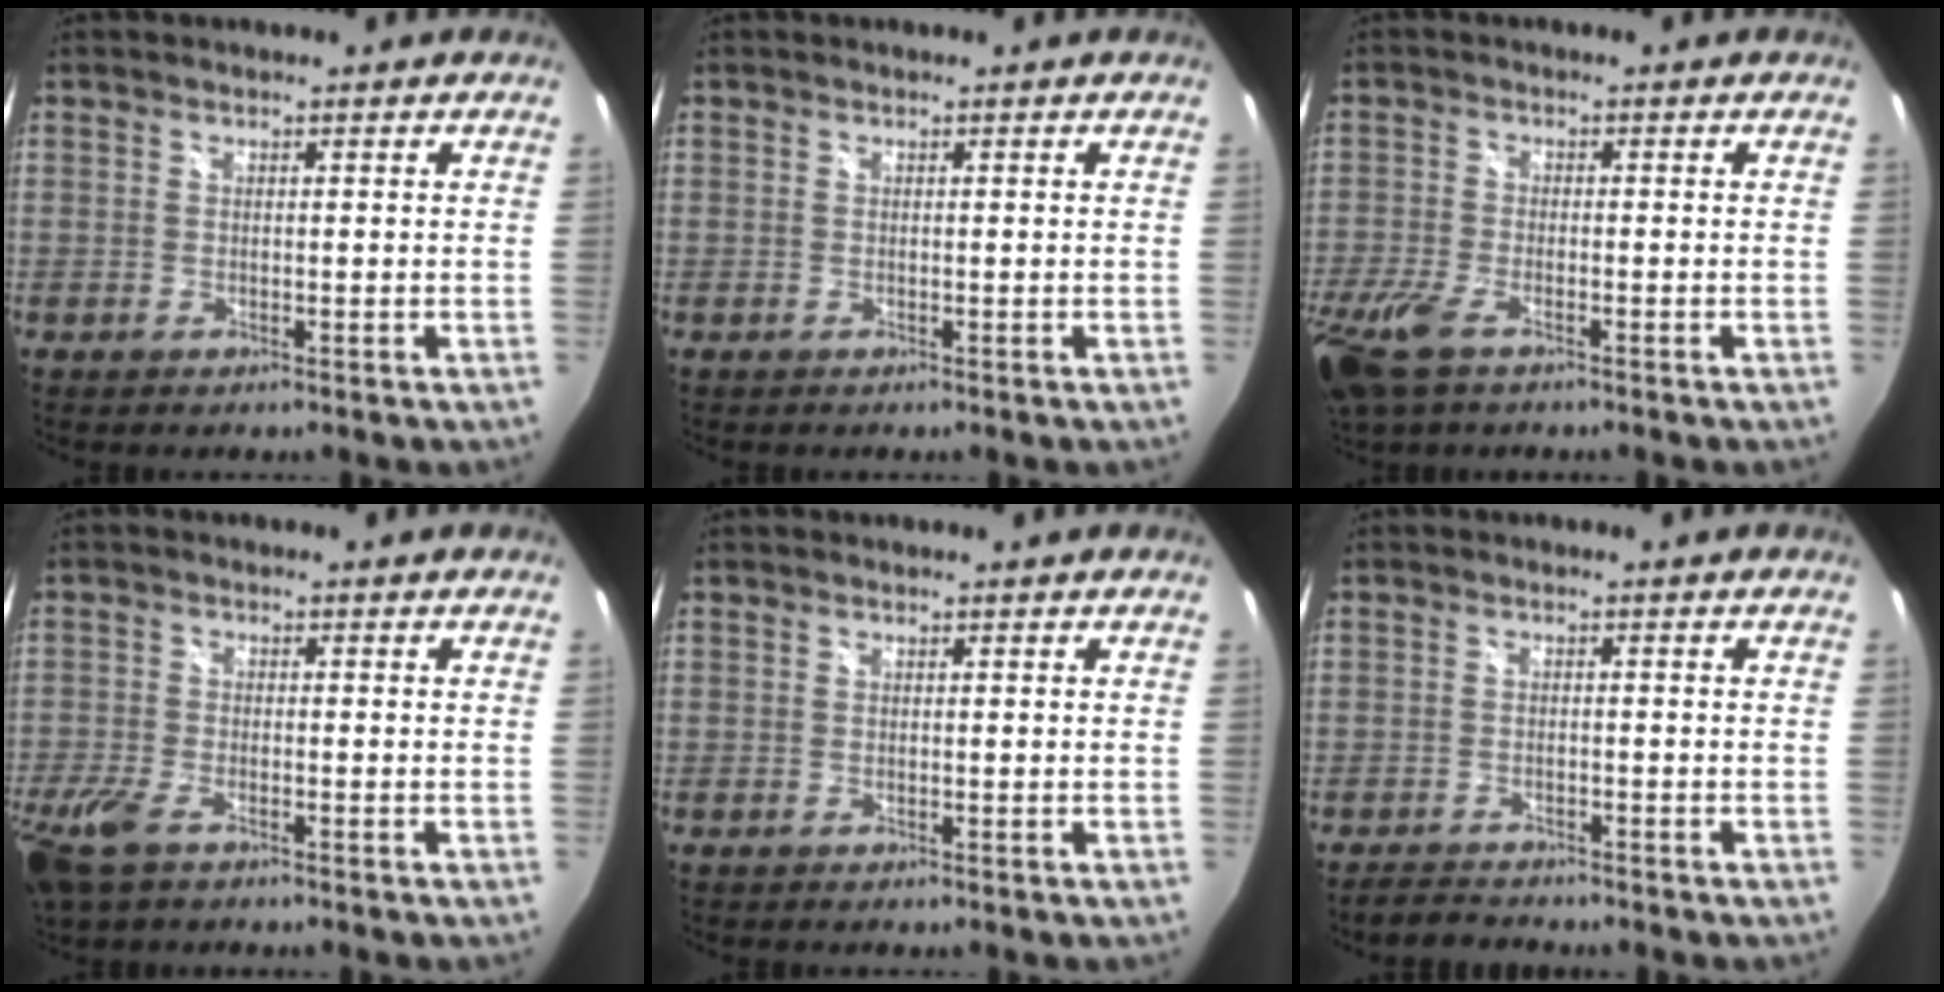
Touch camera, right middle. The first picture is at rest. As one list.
[{"total": 0.0}, {"total": 10.6, "force": [-6.4, 4.7, 7.1], "torque": [-0.185, -0.035, -0.125]}, {"total": 8.7, "force": [-5.3, 3.9, 5.6], "torque": [-0.153, -0.027, -0.104]}, {"total": 0.0}, {"total": 3.8, "force": [-3.5, 1.0, 1.1], "torque": [-0.037, -0.004, -0.059]}]